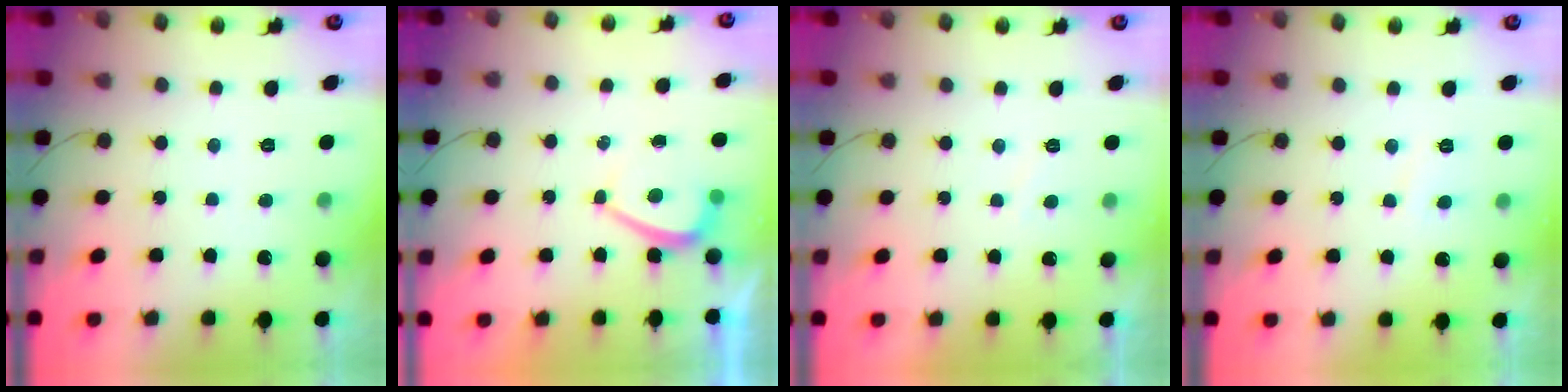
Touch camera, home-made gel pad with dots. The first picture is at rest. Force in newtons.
{"total": 1.4, "press": 1.3, "slide": 0.6}
{"total": 0.9, "press": 0.7, "slide": 0.6}
{"total": 3.0, "press": 3.0, "slide": 0.2}